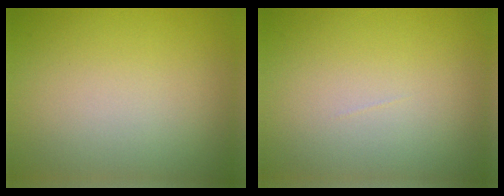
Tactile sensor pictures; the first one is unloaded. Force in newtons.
{"total": 0.0}